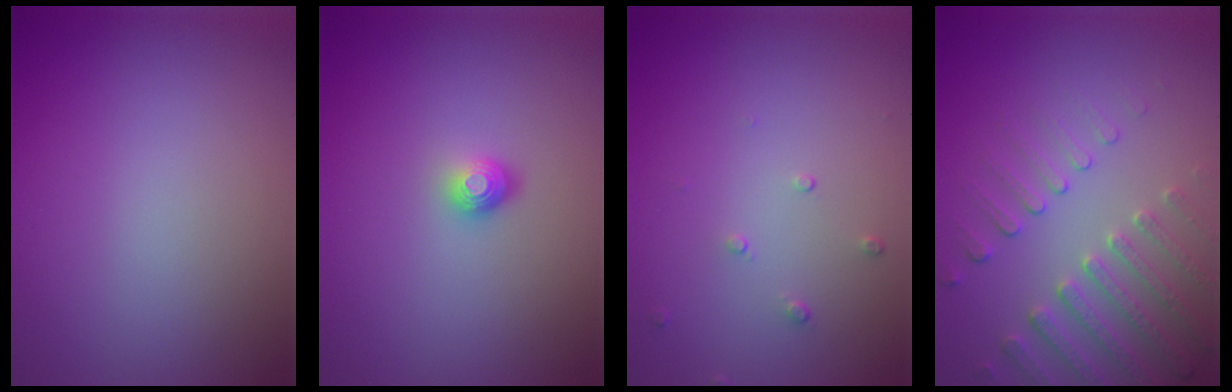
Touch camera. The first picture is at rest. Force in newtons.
{"total": 1.8, "press": 1.2, "slide": 1.4}
{"total": 0.7, "press": 0.5, "slide": 0.5}
{"total": 4.0, "press": 3.3, "slide": 2.3}